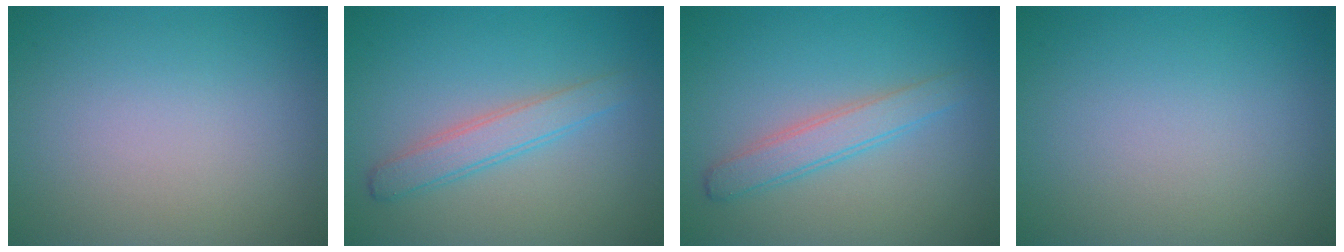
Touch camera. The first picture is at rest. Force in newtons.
{"total": 2.6, "press": 2.6, "slide": 0.2}
{"total": 2.6, "press": 2.6, "slide": 0.2}
{"total": 0.0}